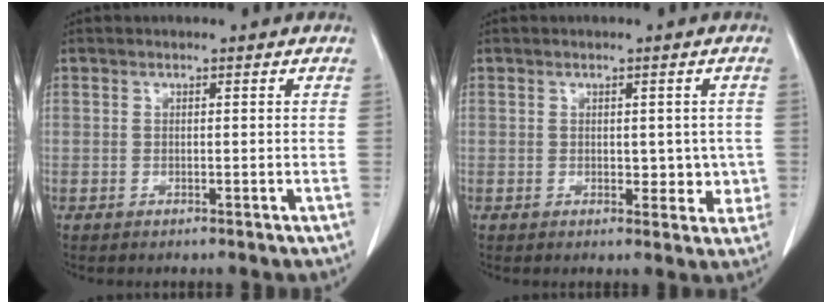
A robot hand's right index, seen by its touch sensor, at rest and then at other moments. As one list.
[{"total": 3.9, "force": [-0.1, 2.4, 3.1], "torque": [-0.027, 0.001, 0.004]}]